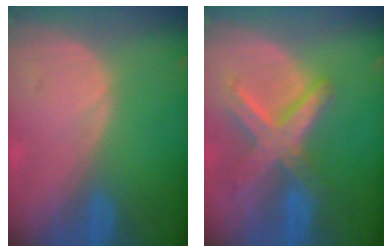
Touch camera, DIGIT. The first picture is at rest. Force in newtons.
{"total": 8.4, "press": 7.2, "slide": 4.3}